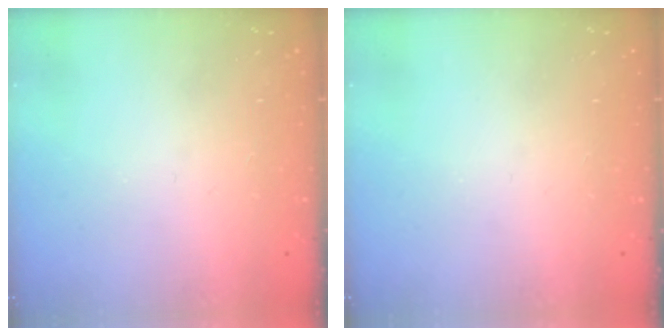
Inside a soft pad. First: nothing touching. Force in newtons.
{"total": 0.0}